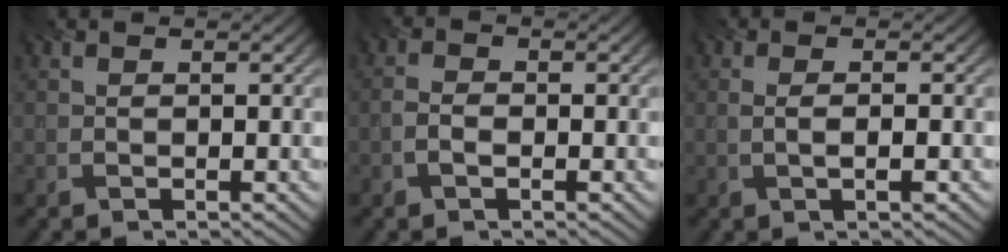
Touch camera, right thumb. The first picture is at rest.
{"total": 1.9, "force": [-0.8, 1.0, 1.4], "torque": [-0.030, 0.002, -0.020]}
{"total": 2.0, "force": [-0.2, 0.4, 1.9], "torque": [-0.038, -0.001, -0.005]}